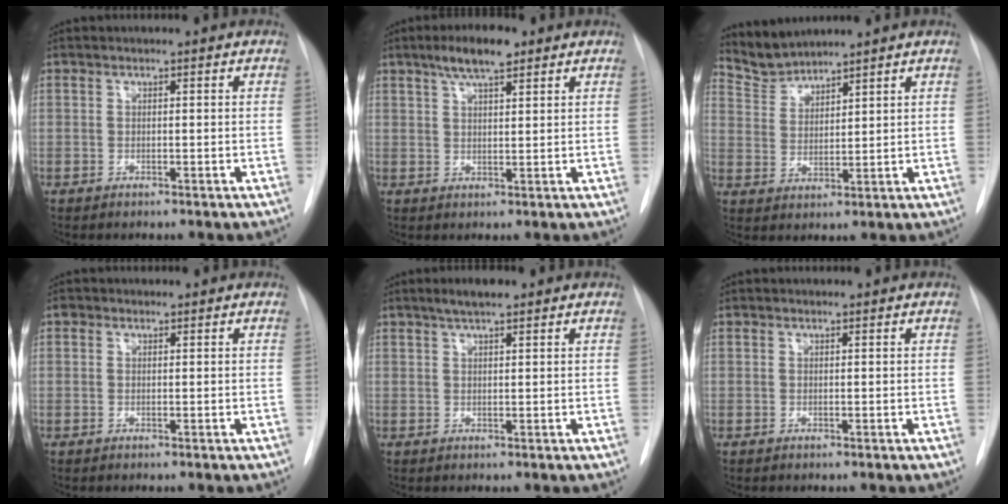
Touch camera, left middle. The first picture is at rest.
{"total": 5.8, "force": [3.9, 1.4, 4.1], "torque": [-0.079, 0.009, 0.066]}
{"total": 4.9, "force": [4.9, 0.1, -0.5], "torque": [0.003, 0.002, 0.108]}
{"total": 0.8, "force": [0.5, 0.7, 0.1], "torque": [0.001, 0.005, 0.004]}
{"total": 3.4, "force": [2.4, 0.7, 2.2], "torque": [-0.045, 0.006, 0.042]}
{"total": 0.0}